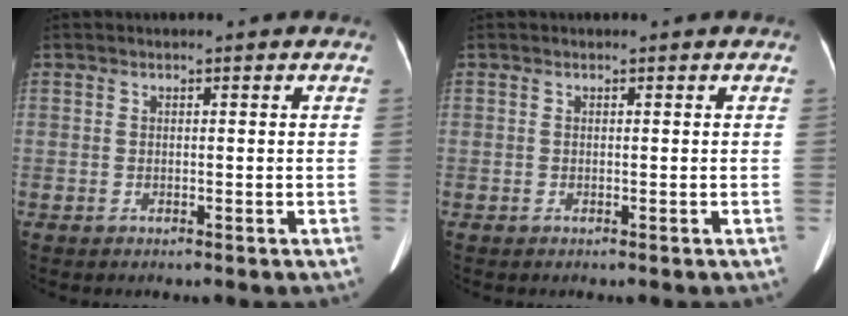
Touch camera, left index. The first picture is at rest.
{"total": 0.0}